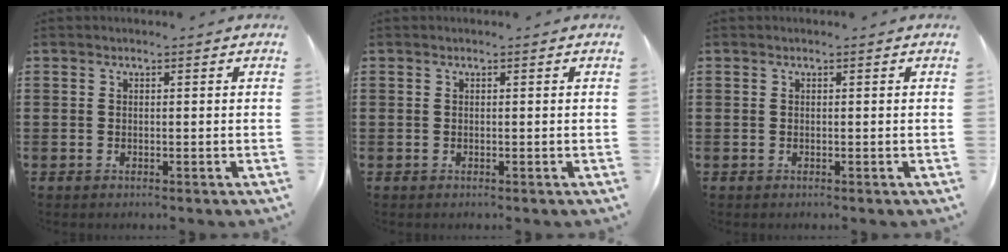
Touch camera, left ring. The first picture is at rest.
{"total": 0.0}
{"total": 0.0}